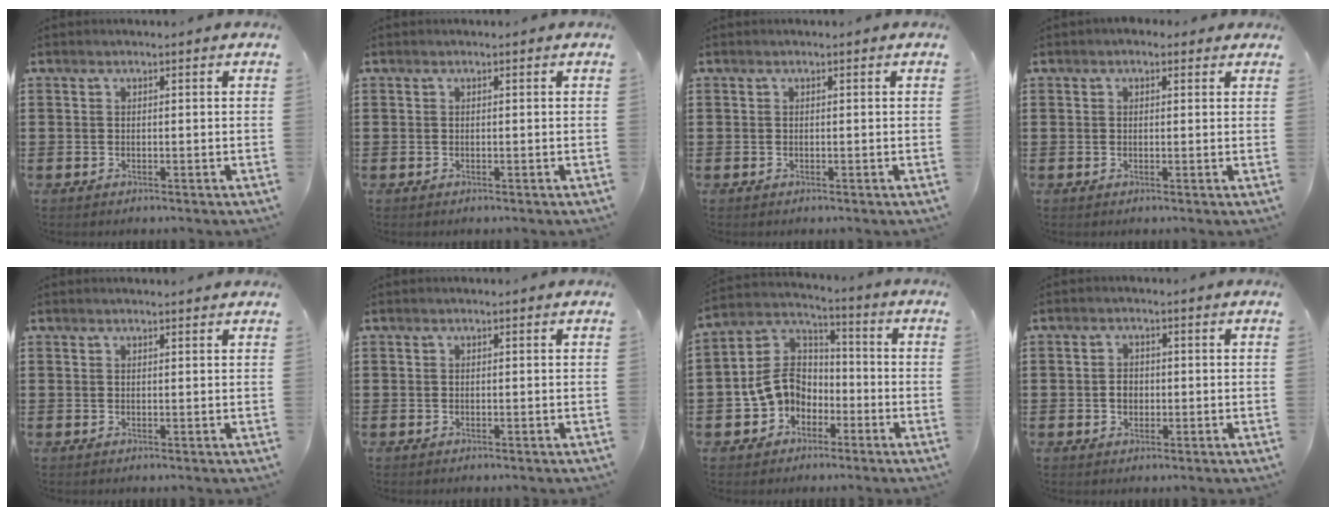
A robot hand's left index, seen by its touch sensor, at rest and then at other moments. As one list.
[{"total": 0.0}, {"total": 0.0}, {"total": 1.3, "force": [0.8, 1.0, 0.5], "torque": [-0.013, 0.009, 0.014]}, {"total": 0.9, "force": [0.8, 0.0, 0.3], "torque": [-0.007, -0.001, 0.016]}, {"total": 0.0}, {"total": 8.6, "force": [-2.6, 7.2, 3.9], "torque": [-0.117, 0.017, -0.057]}, {"total": 2.1, "force": [-0.2, 1.7, 1.3], "torque": [-0.029, 0.004, -0.005]}]